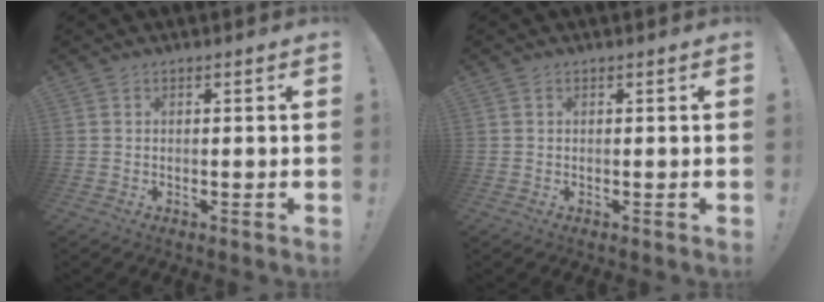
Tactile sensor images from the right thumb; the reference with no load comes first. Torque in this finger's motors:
{"motor_torque": [-0.31, 0.39, 0.30, -0.16, -0.05]}